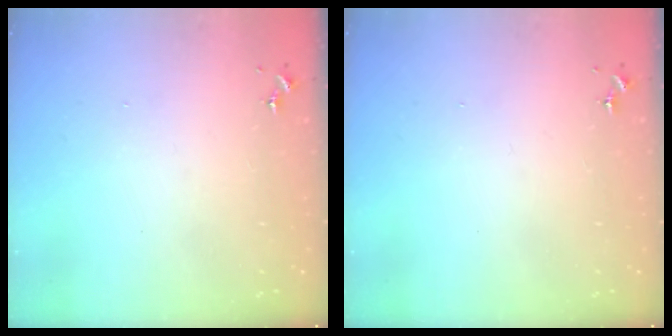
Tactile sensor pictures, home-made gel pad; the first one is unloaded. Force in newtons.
{"total": 0.0}